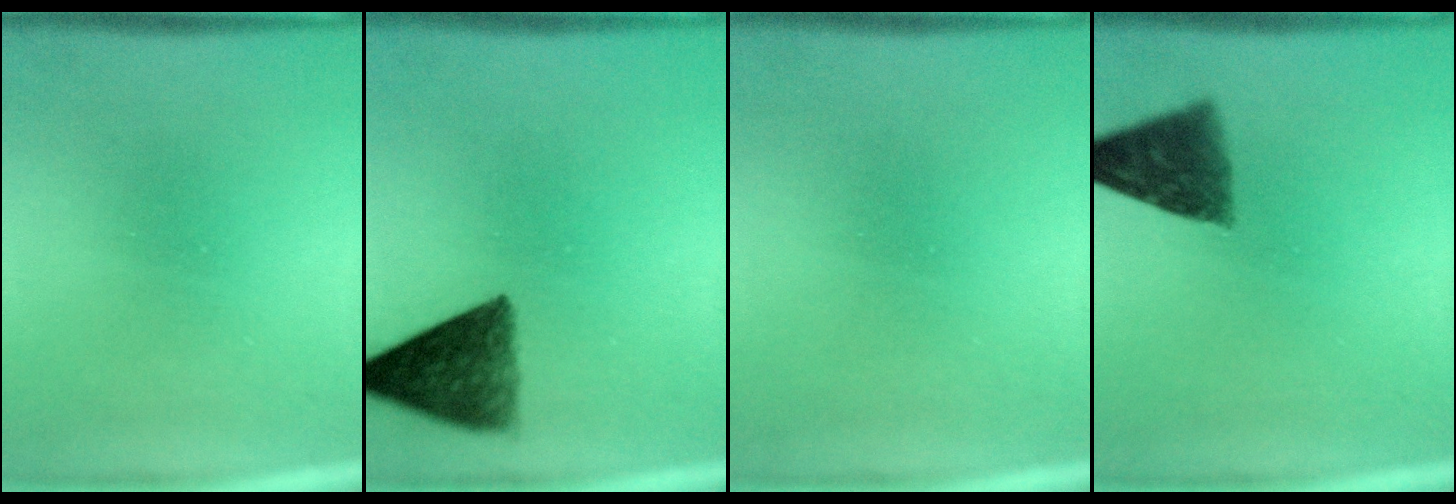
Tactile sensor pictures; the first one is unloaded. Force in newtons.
{"total": 8.9}
{"total": 1.6}
{"total": 8.2}